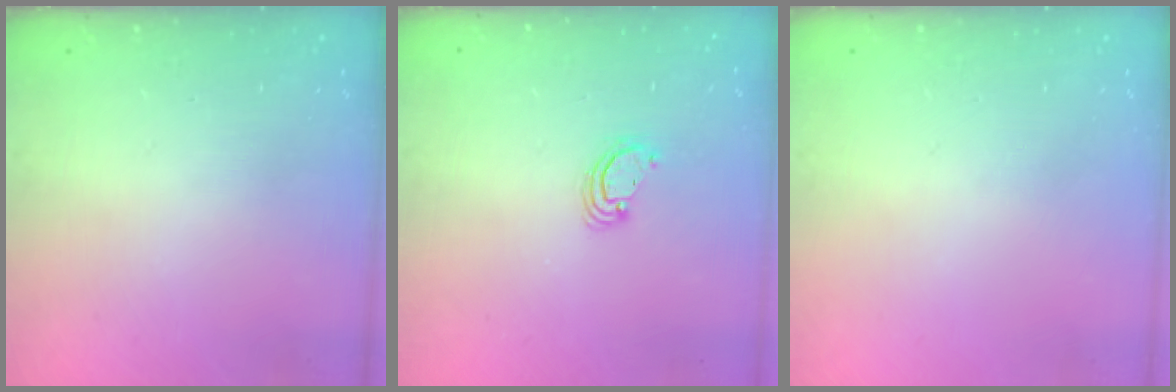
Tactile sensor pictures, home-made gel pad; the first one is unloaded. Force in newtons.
{"total": 2.5, "press": 2.5, "slide": 0.2}
{"total": 0.0}